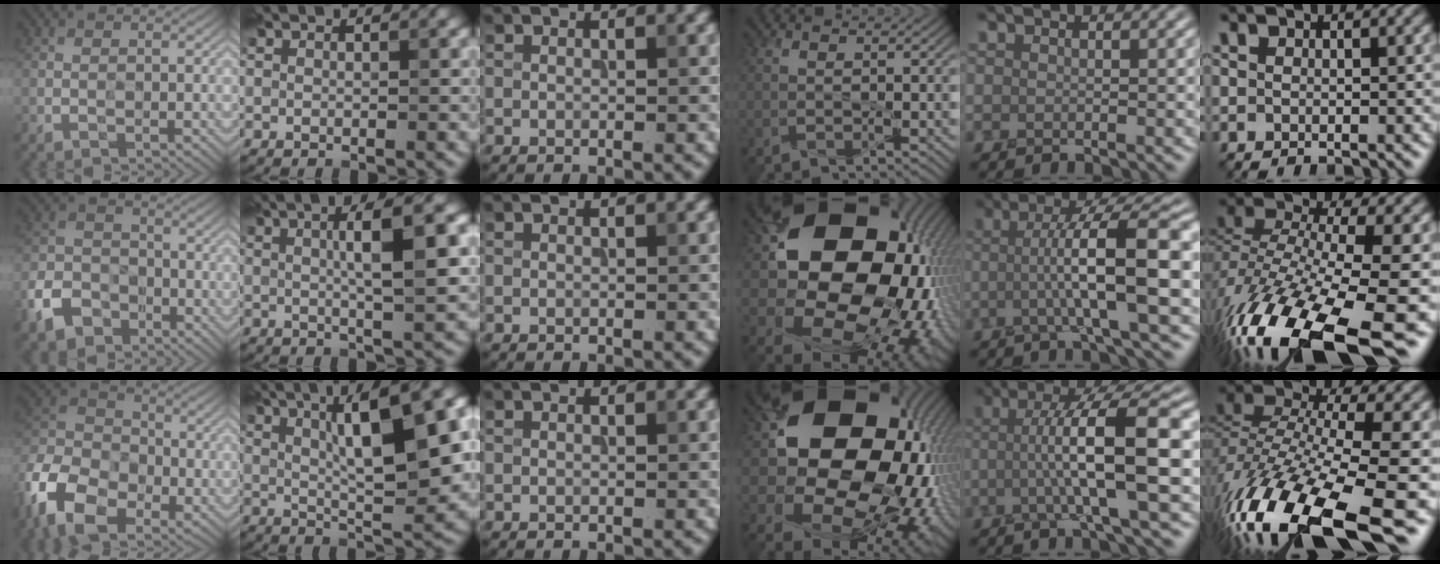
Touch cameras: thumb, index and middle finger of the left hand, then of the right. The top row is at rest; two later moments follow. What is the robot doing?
{"motion": "peel", "object": "tape"}